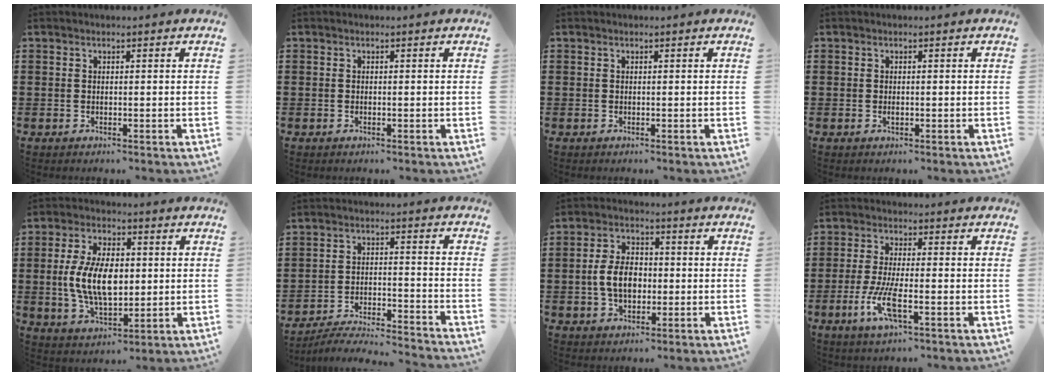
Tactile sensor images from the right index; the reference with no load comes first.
{"total": 0.0}
{"total": 0.0}
{"total": 0.8, "force": [-0.2, 0.3, 0.7], "torque": [-0.015, -0.003, -0.003]}
{"total": 9.9, "force": [0.3, 5.4, 8.3], "torque": [-0.172, 0.006, 0.002]}
{"total": 5.4, "force": [-5.2, 0.0, 1.3], "torque": [-0.031, -0.004, -0.105]}
{"total": 6.2, "force": [-0.6, 3.9, 4.8], "torque": [-0.112, 0.005, -0.017]}
{"total": 6.8, "force": [-2.7, 1.5, 6.0], "torque": [-0.133, -0.015, -0.053]}